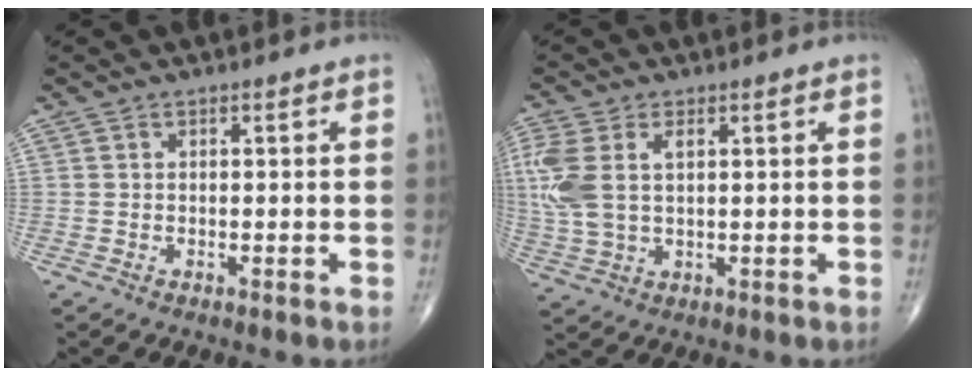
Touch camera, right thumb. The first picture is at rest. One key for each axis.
{"total": 10.1, "fx": 2.2, "fy": 5.8, "fz": 8.0, "tx": -0.211, "ty": 0.011, "tz": 0.051}